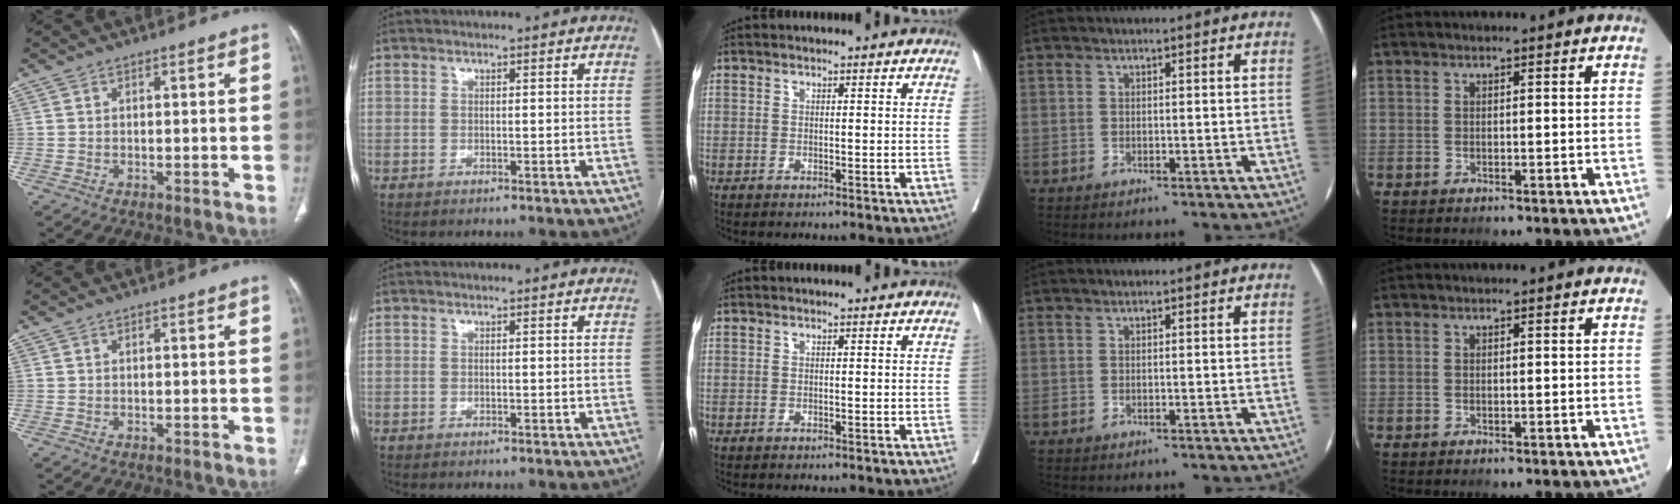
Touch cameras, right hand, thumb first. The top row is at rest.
{}